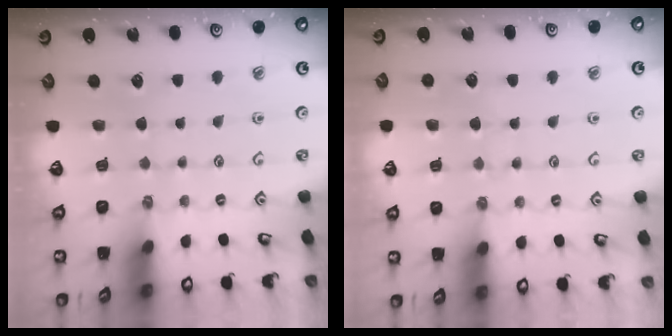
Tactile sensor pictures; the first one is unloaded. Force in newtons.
{"total": 3.8, "press": 3.8, "slide": 0.3}